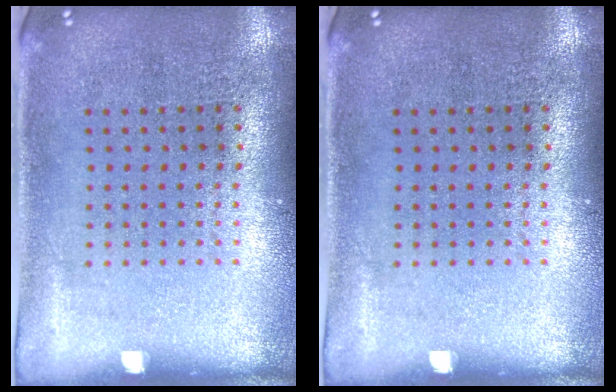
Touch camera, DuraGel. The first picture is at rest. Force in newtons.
{"total": 0.0}